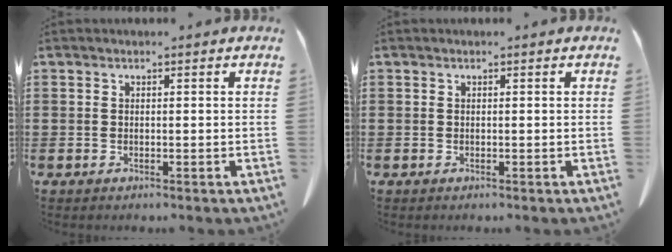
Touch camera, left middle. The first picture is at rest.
{"total": 0.0}